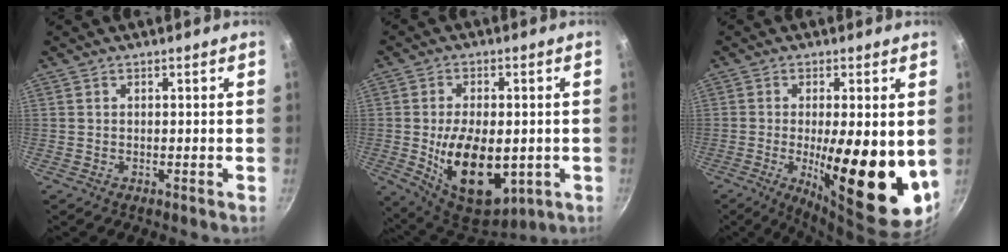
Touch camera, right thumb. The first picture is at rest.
{"total": 16.8, "force": [-2.5, 9.7, 13.5], "torque": [-0.199, -0.010, -0.022]}
{"total": 18.2, "force": [-1.8, 5.3, 17.3], "torque": [-0.245, -0.020, -0.021]}